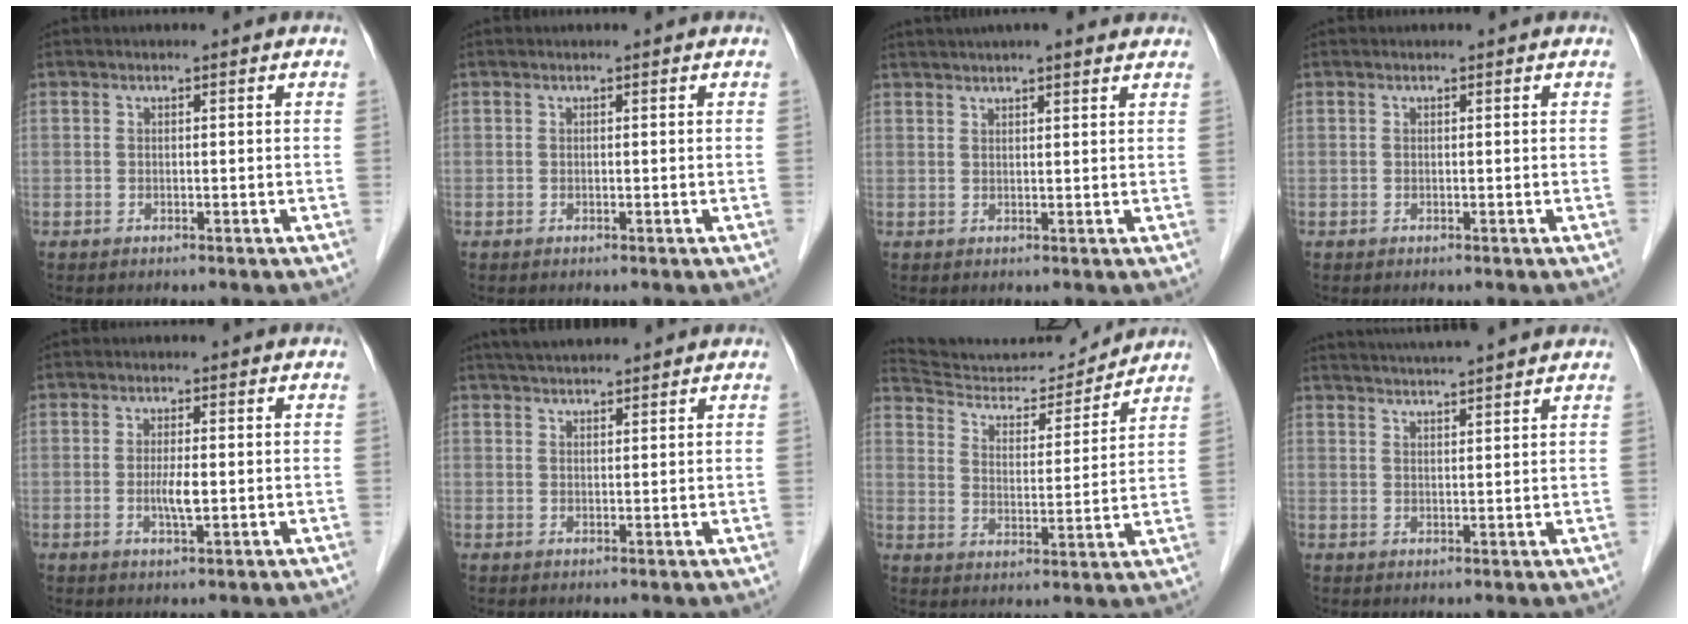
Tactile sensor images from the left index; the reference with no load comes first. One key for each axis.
{"total": 0.0}
{"total": 10.0, "fx": 8.5, "fy": 1.4, "fz": 5.1, "tx": -0.078, "ty": 0.038, "tz": 0.113}
{"total": 0.0}
{"total": 2.7, "fx": -0.3, "fy": 0.4, "fz": 2.7, "tx": -0.055, "ty": -0.004, "tz": -0.005}
{"total": 6.1, "fx": 5.6, "fy": 0.8, "fz": 2.3, "tx": -0.039, "ty": 0.037, "tz": 0.089}
{"total": 13.5, "fx": 13.4, "fy": 1.5, "fz": 1.6, "tx": -0.029, "ty": -0.005, "tz": 0.214}
{"total": 11.1, "fx": 10.3, "fy": 0.1, "fz": 4.3, "tx": -0.074, "ty": 0.030, "tz": 0.141}